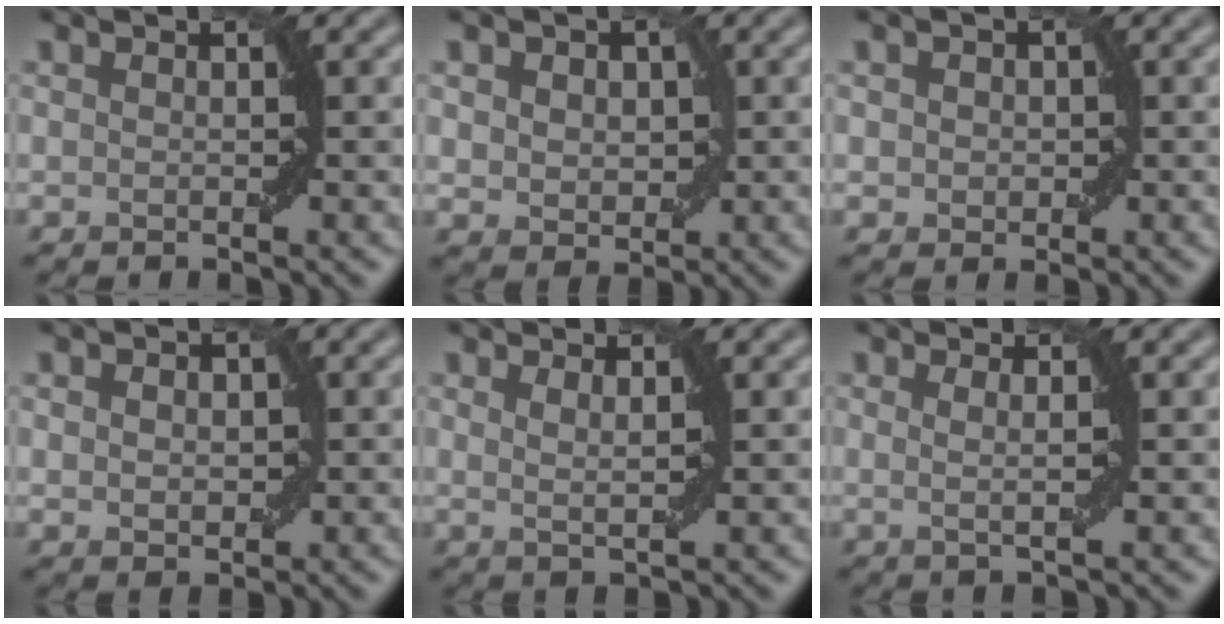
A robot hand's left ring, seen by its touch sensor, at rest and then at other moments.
{"total": 3.3, "force": [0.7, 2.6, 2.0], "torque": [-0.031, 0.008, 0.005]}
{"total": 1.4, "force": [0.1, 1.3, 0.6], "torque": [-0.005, 0.001, 0.000]}
{"total": 1.9, "force": [0.4, 1.4, 1.2], "torque": [-0.019, 0.001, 0.008]}
{"total": 1.7, "force": [1.0, 0.4, 1.3], "torque": [-0.017, -0.004, 0.015]}
{"total": 1.9, "force": [0.5, 0.5, 1.7], "torque": [-0.025, -0.004, 0.001]}